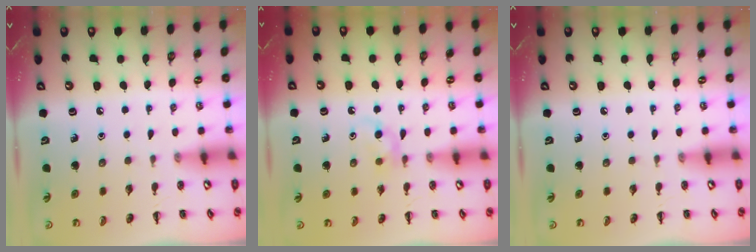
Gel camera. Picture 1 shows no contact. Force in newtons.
{"total": 4.1, "press": 3.9, "slide": 1.4}
{"total": 0.0}